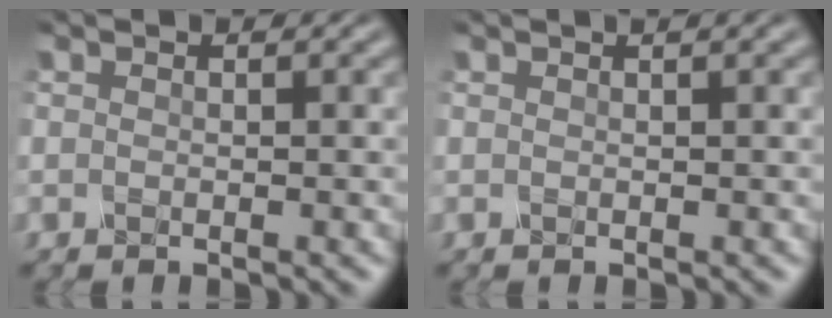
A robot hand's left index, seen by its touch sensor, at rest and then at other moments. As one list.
[{"total": 0.9, "force": [0.5, 0.2, 0.6], "torque": [-0.012, 0.000, 0.003]}]